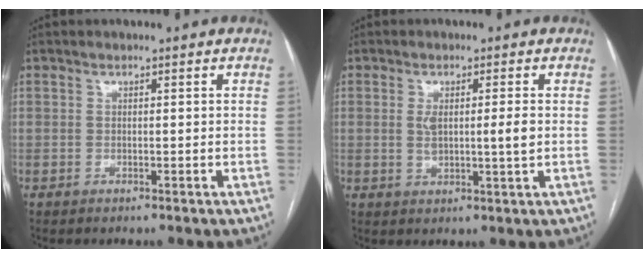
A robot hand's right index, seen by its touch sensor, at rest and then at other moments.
{"total": 4.5, "force": [0.3, 0.6, 4.5], "torque": [-0.078, -0.001, 0.008]}